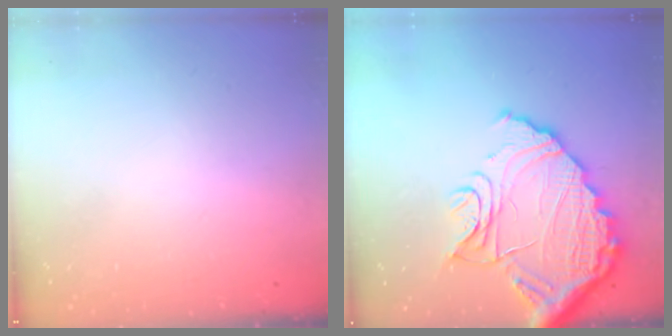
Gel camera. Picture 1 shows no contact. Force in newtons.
{"total": 21.3, "press": 21.2, "slide": 1.7}